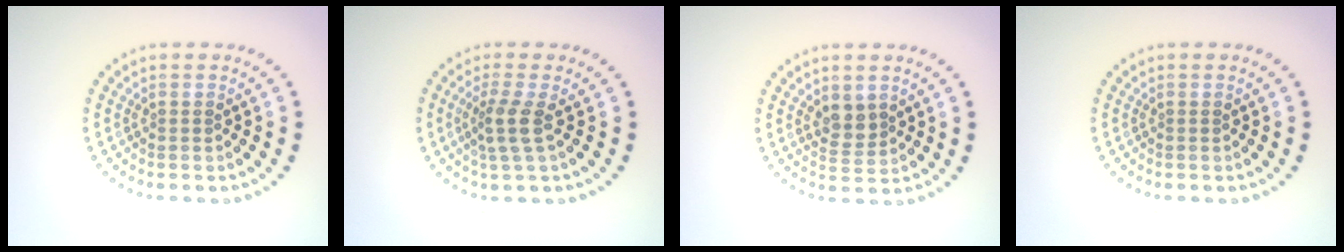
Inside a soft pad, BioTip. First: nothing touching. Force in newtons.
{"total": 2.4, "press": 1.8, "slide": 1.6}
{"total": 1.9, "press": 1.8, "slide": 0.8}
{"total": 0.0}